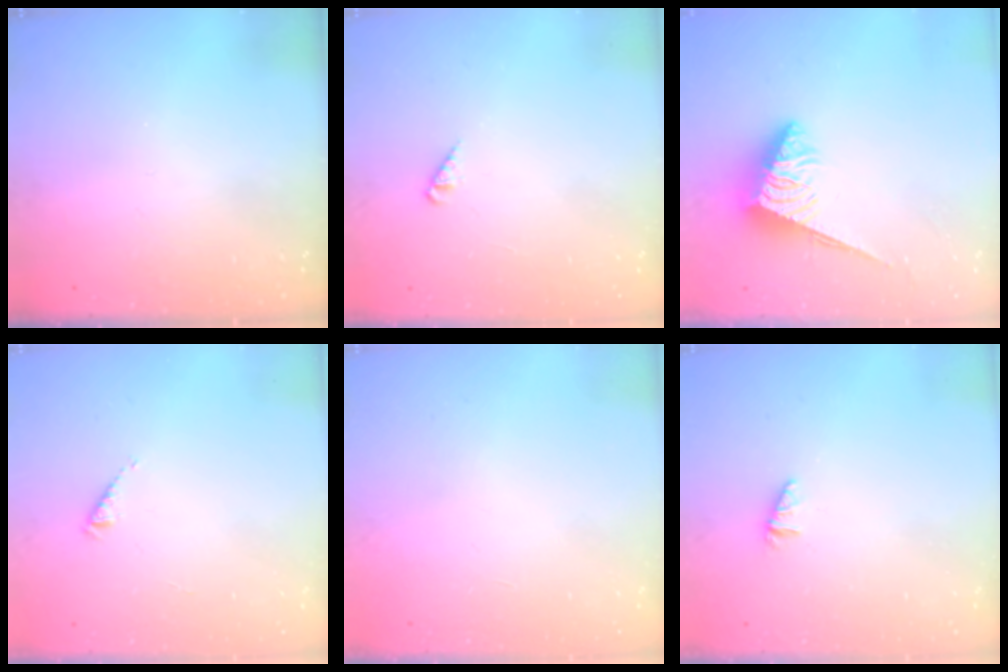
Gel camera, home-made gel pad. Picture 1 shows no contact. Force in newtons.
{"total": 1.4, "press": 1.4, "slide": 0.3}
{"total": 5.2, "press": 5.1, "slide": 0.4}
{"total": 1.6, "press": 1.6, "slide": 0.3}
{"total": 0.0}
{"total": 1.2, "press": 1.2, "slide": 0.2}